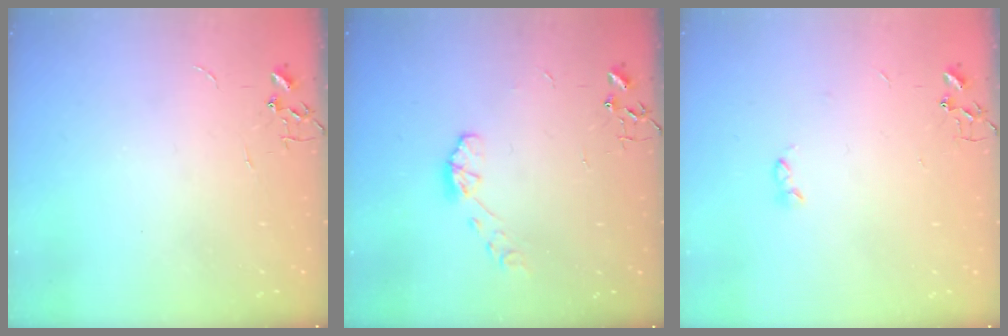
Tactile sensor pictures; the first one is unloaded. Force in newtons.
{"total": 5.8, "press": 5.8, "slide": 0.1}
{"total": 2.6, "press": 2.5, "slide": 0.5}